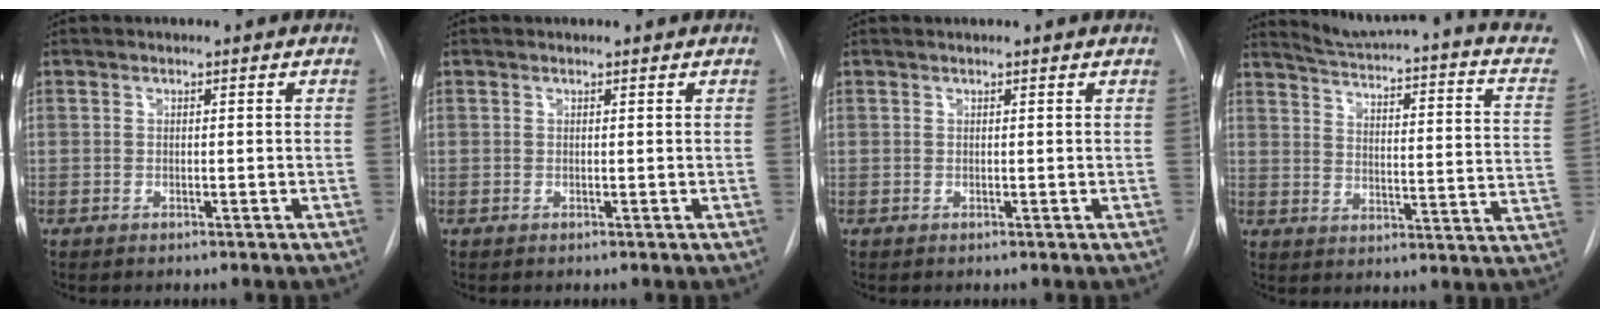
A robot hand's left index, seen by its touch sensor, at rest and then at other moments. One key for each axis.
{"total": 1.0, "fx": 1.0, "fy": 0.1, "fz": 0.0, "tx": -0.009, "ty": 0.008, "tz": 0.015}
{"total": 2.7, "fx": 2.6, "fy": 0.0, "fz": 0.6, "tx": -0.012, "ty": 0.020, "tz": 0.029}
{"total": 18.0, "fx": 14.5, "fy": 1.7, "fz": 10.6, "tx": -0.153, "ty": -0.054, "tz": 0.160}